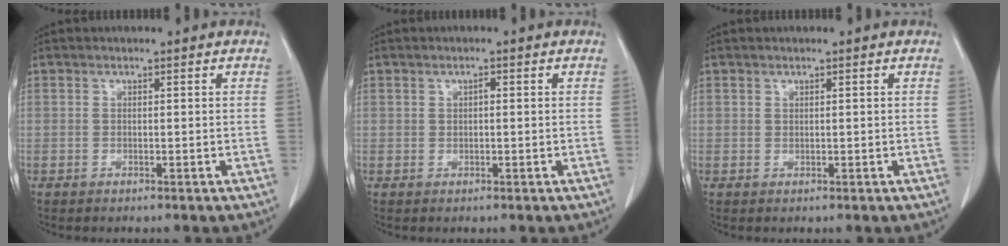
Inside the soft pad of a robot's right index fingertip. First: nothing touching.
{"total": 0.6, "force": [0.1, 0.3, 0.5], "torque": [-0.008, 0.002, 0.000]}
{"total": 0.0}